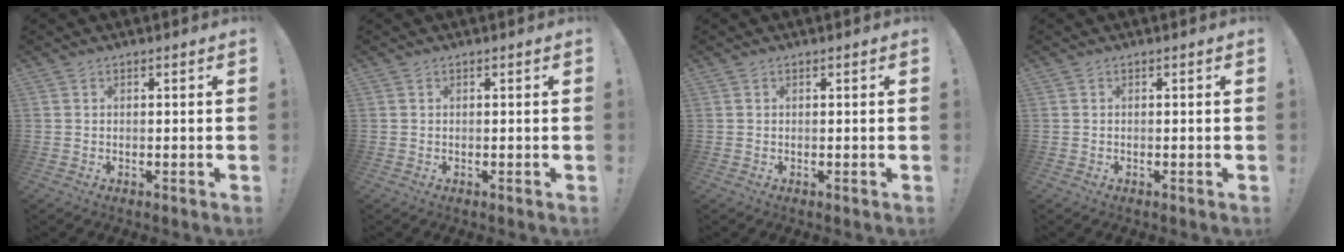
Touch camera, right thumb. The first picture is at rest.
{"total": 0.0}
{"total": 0.0}
{"total": 0.0}